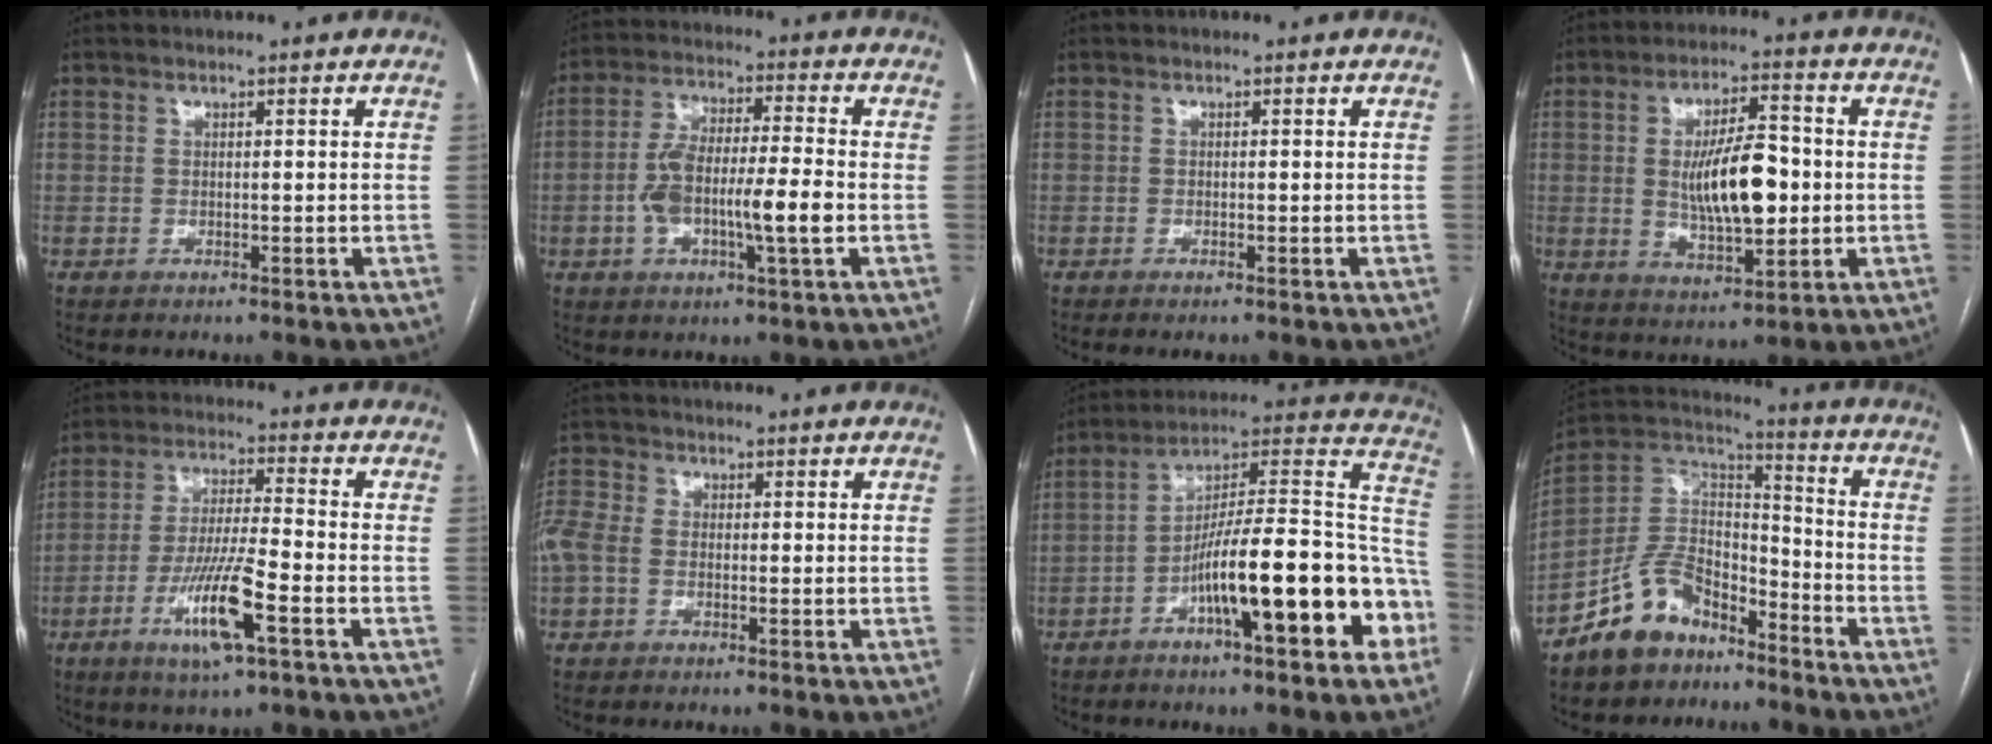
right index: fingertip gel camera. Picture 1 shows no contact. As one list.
[{"total": 11.2, "force": [-2.4, 2.0, 10.8], "torque": [-0.207, 0.013, -0.042]}, {"total": 0.7, "force": [-0.5, 0.0, 0.5], "torque": [-0.011, -0.002, -0.008]}, {"total": 11.5, "force": [-0.1, 3.8, 10.9], "torque": [-0.193, 0.005, 0.002]}, {"total": 11.2, "force": [-4.7, 0.8, 10.1], "torque": [-0.194, -0.013, -0.086]}, {"total": 7.6, "force": [-0.8, 5.9, 4.8], "torque": [-0.147, 0.022, -0.016]}, {"total": 20.7, "force": [-7.9, 3.4, 18.9], "torque": [-0.238, 0.033, -0.117]}, {"total": 11.8, "force": [-8.4, 6.5, 5.0], "torque": [-0.109, 0.036, -0.161]}]